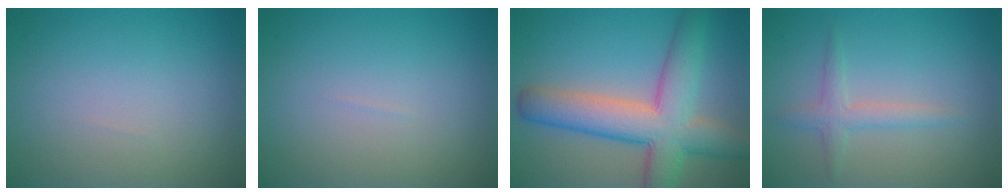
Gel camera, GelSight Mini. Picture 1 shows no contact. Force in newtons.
{"total": 0.0}
{"total": 8.9, "press": 8.9, "slide": 0.3}
{"total": 2.0, "press": 2.0, "slide": 0.1}